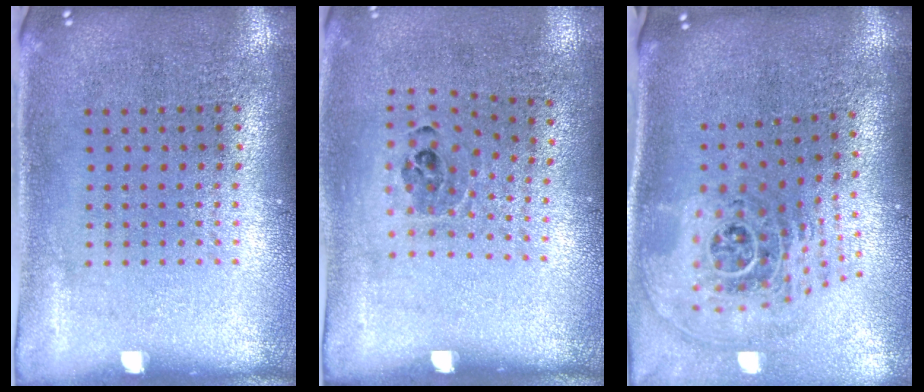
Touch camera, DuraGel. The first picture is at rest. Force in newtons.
{"total": 0.9, "press": 0.8, "slide": 0.6}
{"total": 2.5, "press": 1.7, "slide": 1.8}